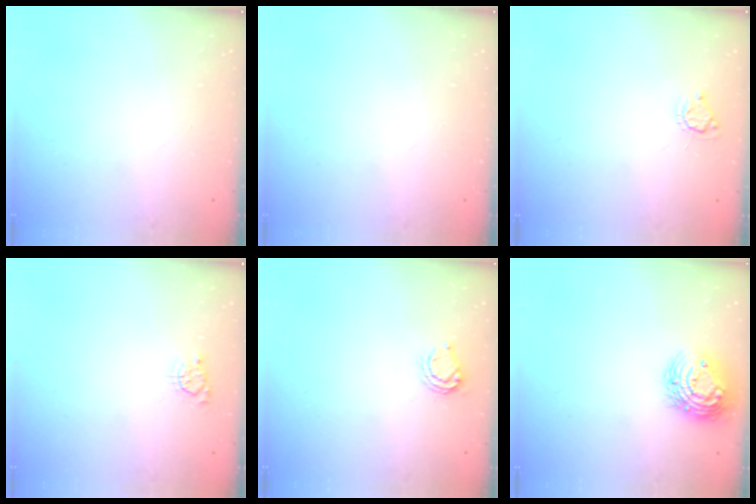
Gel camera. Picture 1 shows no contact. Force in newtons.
{"total": 0.0}
{"total": 5.0, "press": 5.0, "slide": 0.4}
{"total": 2.9, "press": 2.9, "slide": 0.3}
{"total": 6.2, "press": 6.2, "slide": 0.5}
{"total": 13.2, "press": 13.1, "slide": 0.9}